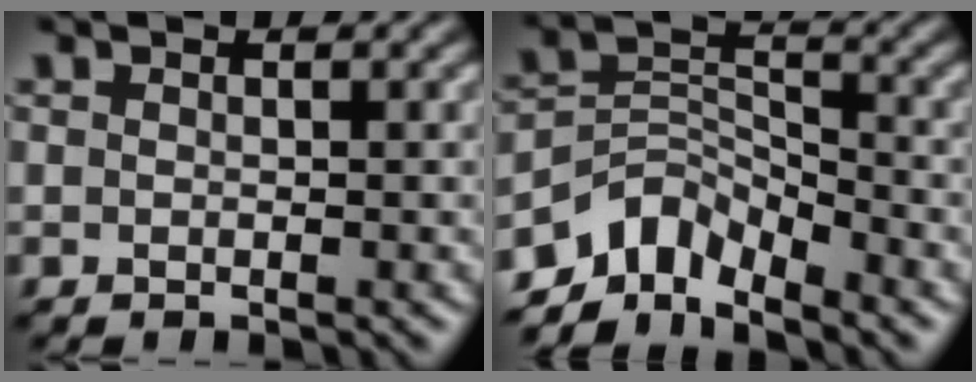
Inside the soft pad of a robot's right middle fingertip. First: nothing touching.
{"total": 5.2, "force": [-4.1, 2.5, 2.0], "torque": [-0.030, 0.001, -0.085]}